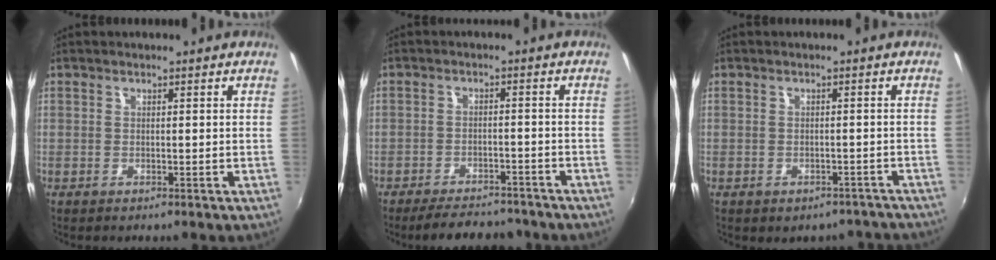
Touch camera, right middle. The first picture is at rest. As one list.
[{"total": 9.9, "force": [-8.5, 3.4, 3.7], "torque": [-0.084, 0.001, -0.118]}, {"total": 7.2, "force": [-5.8, 3.7, 1.9], "torque": [-0.031, 0.003, -0.056]}]